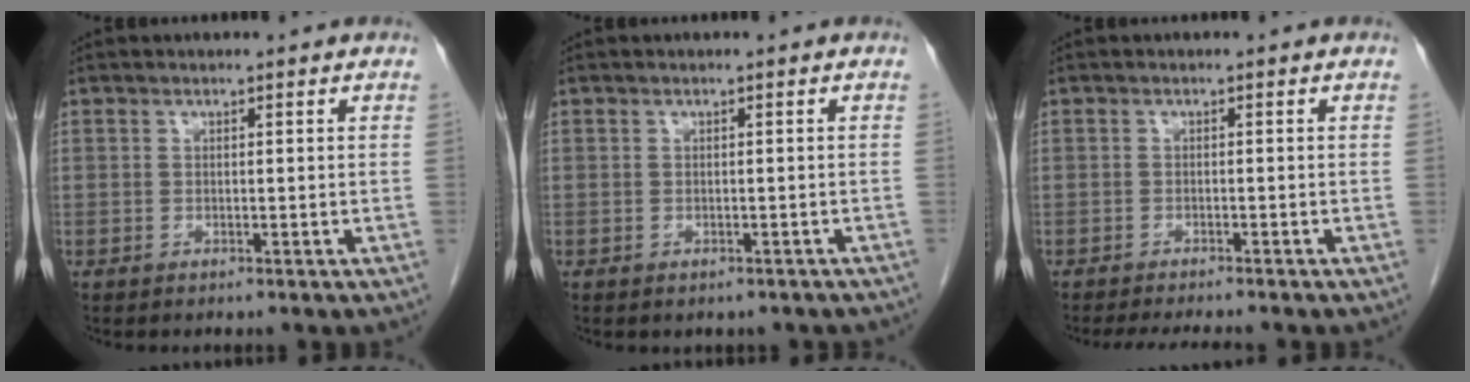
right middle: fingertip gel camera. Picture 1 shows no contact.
{"total": 2.6, "force": [-2.1, 1.3, 0.8], "torque": [-0.009, 0.000, -0.021]}
{"total": 5.0, "force": [-4.5, 0.3, 2.2], "torque": [-0.024, -0.012, -0.068]}